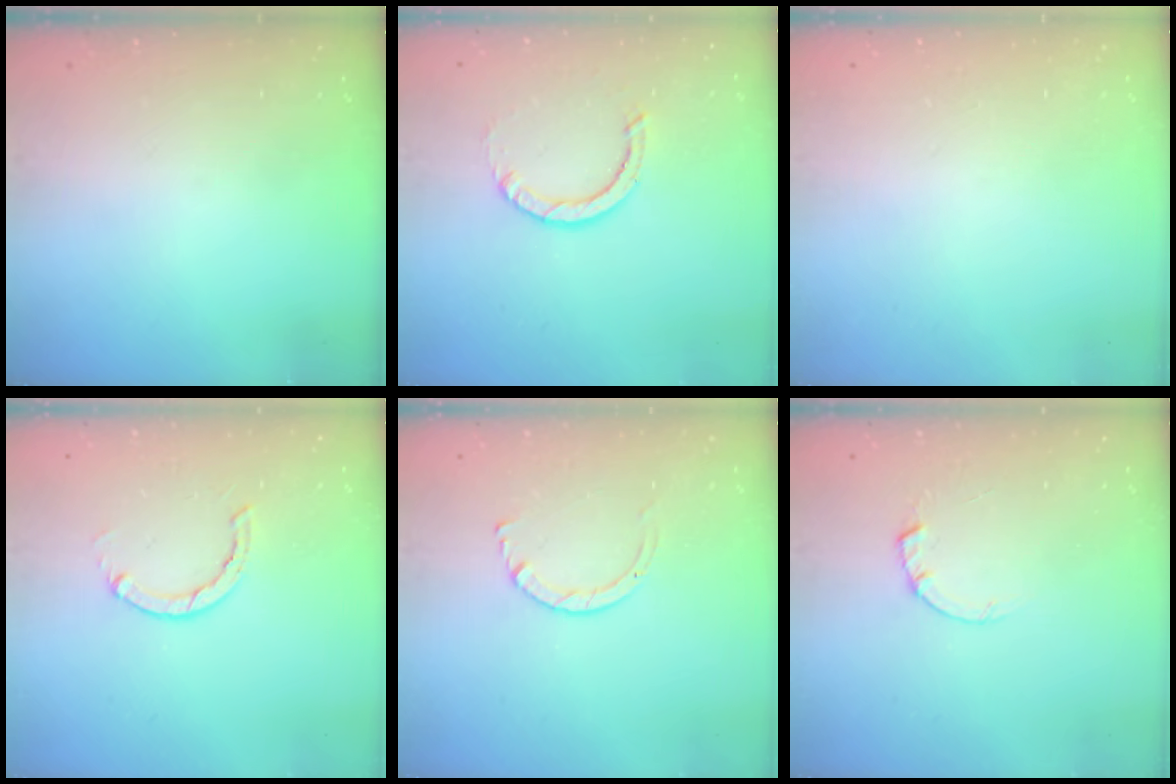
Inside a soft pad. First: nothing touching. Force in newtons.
{"total": 3.8, "press": 3.8, "slide": 0.4}
{"total": 2.6, "press": 2.6, "slide": 0.2}
{"total": 2.8, "press": 2.7, "slide": 0.4}
{"total": 2.9, "press": 2.9, "slide": 0.2}
{"total": 1.5, "press": 1.5, "slide": 0.3}